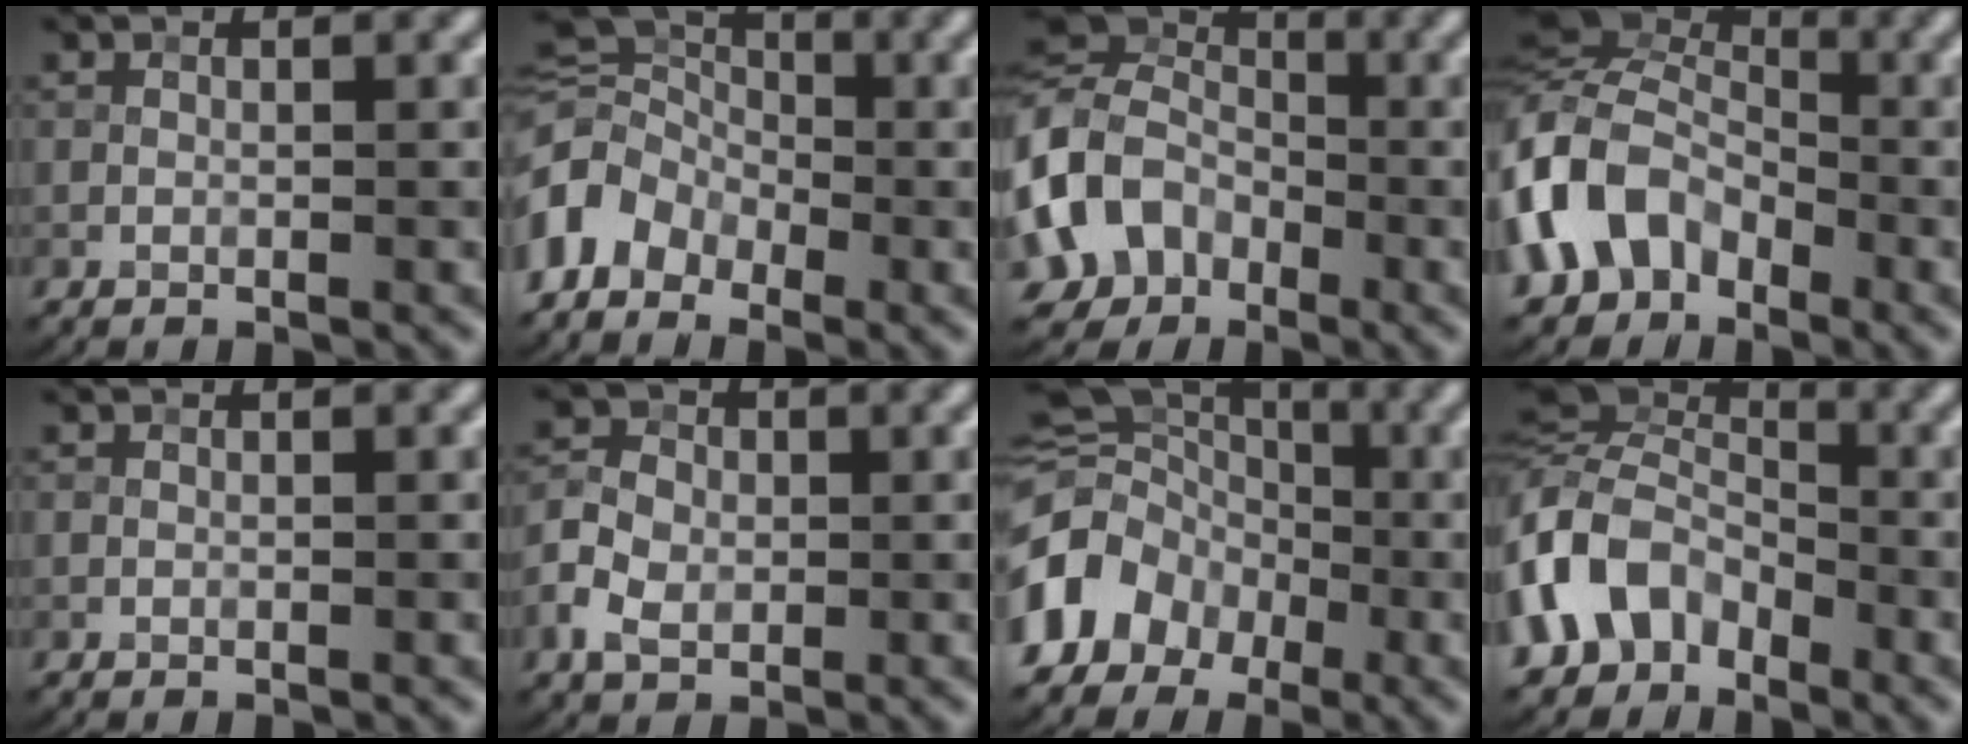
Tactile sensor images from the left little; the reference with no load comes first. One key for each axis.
{"total": 5.6, "fx": -2.0, "fy": 4.2, "fz": 3.1, "tx": -0.045, "ty": 0.013, "tz": -0.052}
{"total": 8.1, "fx": -2.2, "fy": 6.8, "fz": 3.8, "tx": -0.096, "ty": 0.005, "tz": -0.058}
{"total": 9.0, "fx": -3.1, "fy": 6.8, "fz": 5.0, "tx": -0.110, "ty": 0.010, "tz": -0.080}
{"total": 0.0}
{"total": 3.8, "fx": -1.0, "fy": 3.0, "fz": 2.2, "tx": -0.047, "ty": 0.003, "tz": -0.023}
{"total": 8.4, "fx": -3.6, "fy": 6.8, "fz": 3.6, "tx": -0.064, "ty": 0.015, "tz": -0.074}
{"total": 7.8, "fx": -2.8, "fy": 5.8, "fz": 4.3, "tx": -0.087, "ty": 0.011, "tz": -0.071}